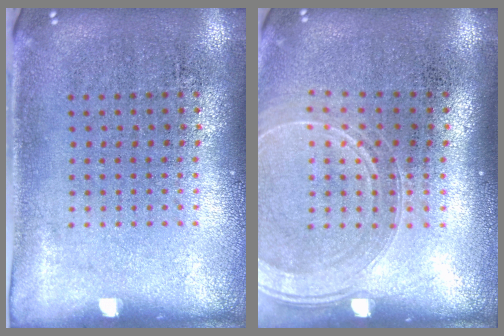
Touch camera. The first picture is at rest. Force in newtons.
{"total": 1.7, "press": 1.6, "slide": 0.6}